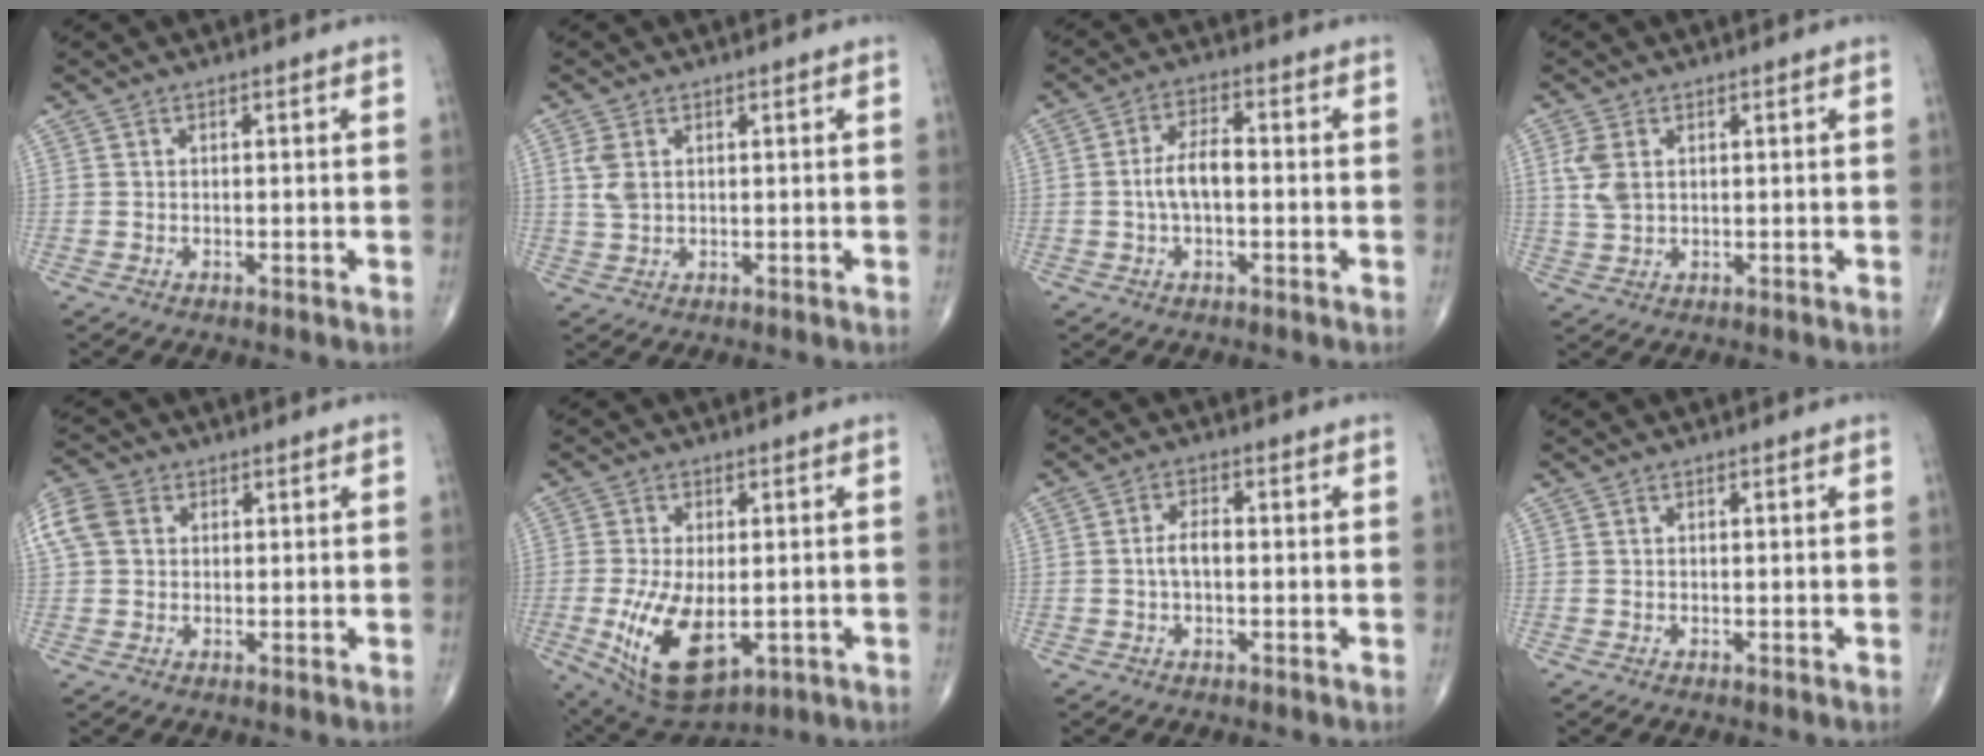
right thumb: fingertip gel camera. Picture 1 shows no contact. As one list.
[{"total": 3.5, "force": [0.9, 2.2, 2.6], "torque": [-0.062, 0.002, 0.023]}, {"total": 5.7, "force": [-0.7, 2.8, 4.9], "torque": [-0.097, 0.021, -0.018]}, {"total": 4.6, "force": [1.2, 2.9, 3.4], "torque": [-0.080, 0.001, 0.029]}, {"total": 8.5, "force": [2.3, 6.8, 4.6], "torque": [-0.107, 0.020, 0.043]}, {"total": 13.8, "force": [-3.0, 7.3, 11.4], "torque": [-0.210, -0.017, -0.030]}, {"total": 3.3, "force": [-0.4, 1.7, 2.8], "torque": [-0.054, 0.012, -0.010]}, {"total": 0.0}]